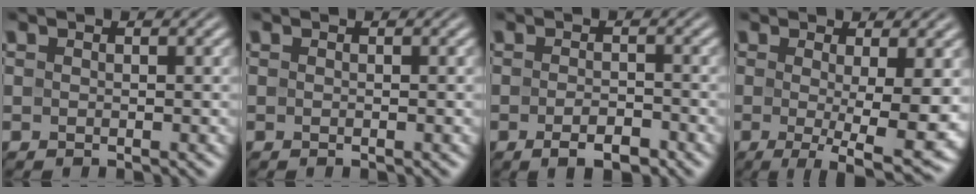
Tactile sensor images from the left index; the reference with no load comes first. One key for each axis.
{"total": 0.0}
{"total": 2.5, "fx": -1.4, "fy": 0.9, "fz": 1.9, "tx": -0.034, "ty": -0.002, "tz": -0.024}
{"total": 7.7, "fx": -0.9, "fy": 1.6, "fz": 7.5, "tx": -0.107, "ty": -0.018, "tz": -0.009}